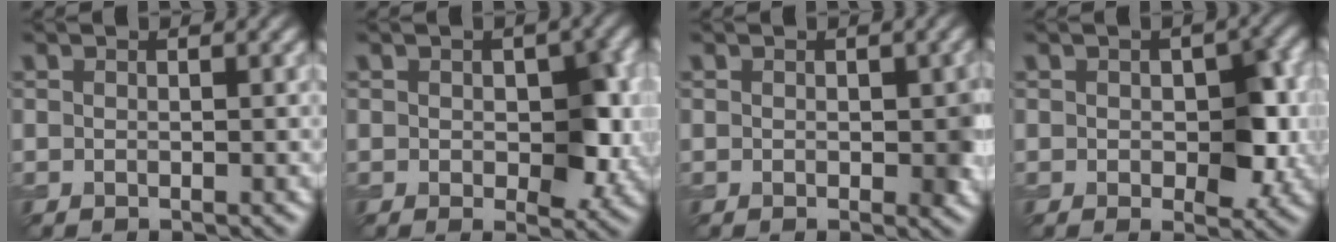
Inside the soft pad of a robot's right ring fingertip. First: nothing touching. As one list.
[{"total": 5.1, "force": [0.1, 3.0, 4.1], "torque": [-0.054, -0.005, 0.005]}, {"total": 2.3, "force": [0.0, 1.2, 1.9], "torque": [-0.022, -0.003, 0.001]}, {"total": 5.1, "force": [-0.1, 2.9, 4.2], "torque": [-0.055, -0.004, 0.003]}]